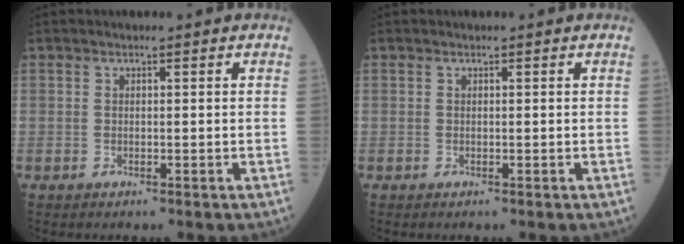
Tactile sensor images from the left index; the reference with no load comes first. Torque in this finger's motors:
{"motor_torque": [-0.01, 0.01, 0.00, -0.01]}